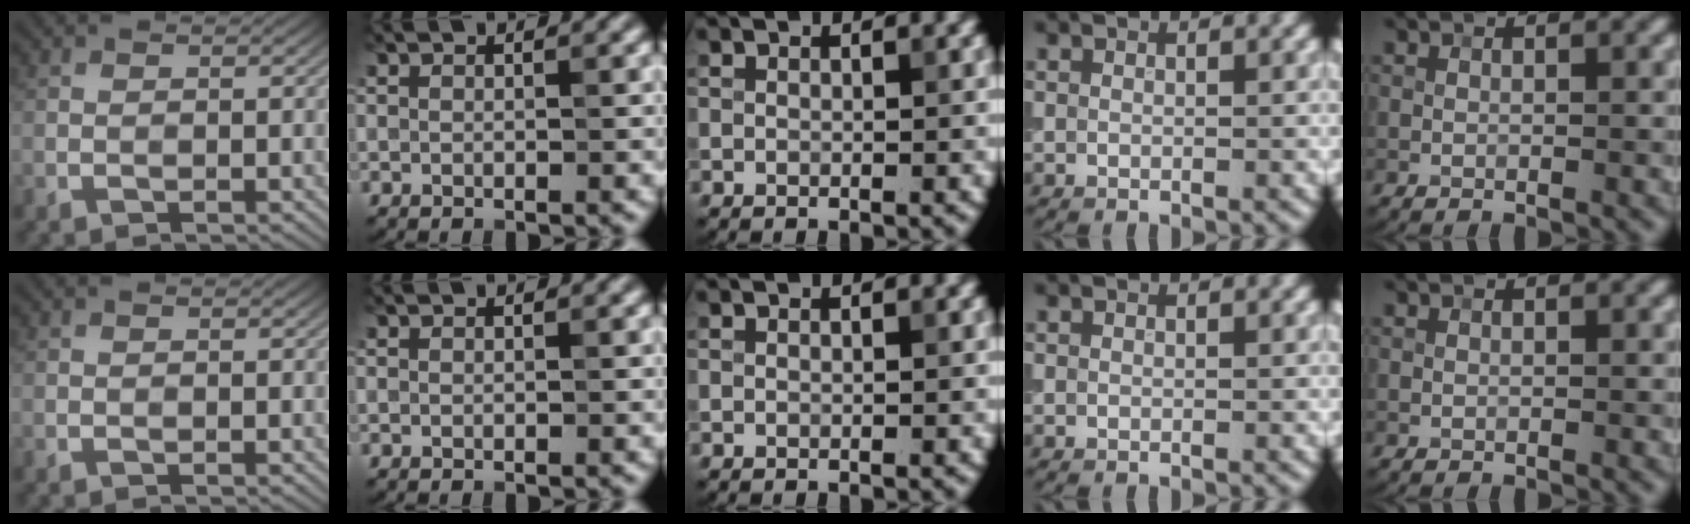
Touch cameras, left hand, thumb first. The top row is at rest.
{}